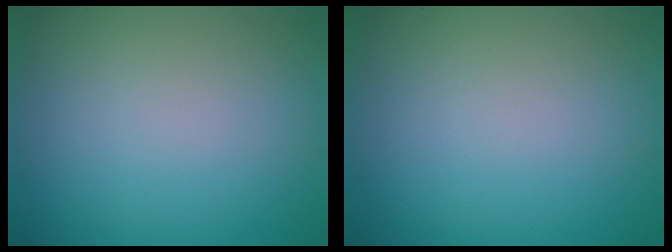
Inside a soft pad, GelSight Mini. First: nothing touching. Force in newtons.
{"total": 0.0}